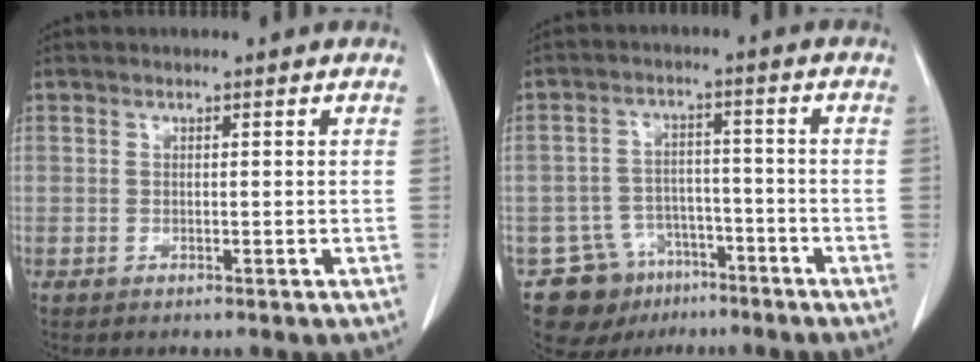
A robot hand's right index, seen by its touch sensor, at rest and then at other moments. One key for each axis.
{"total": 9.1, "fx": -6.0, "fy": 6.7, "fz": 1.4, "tx": -0.026, "ty": 0.022, "tz": -0.086}